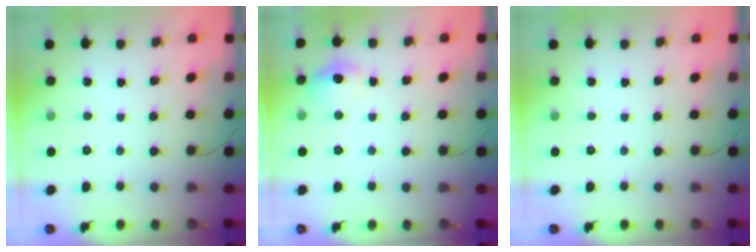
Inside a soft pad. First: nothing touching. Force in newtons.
{"total": 8.3, "press": 8.0, "slide": 2.0}
{"total": 0.0}